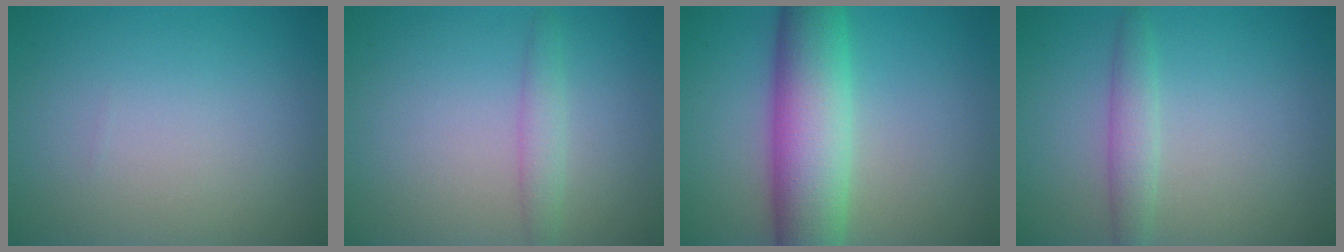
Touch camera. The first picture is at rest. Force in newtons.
{"total": 1.7, "press": 1.7, "slide": 0.1}
{"total": 9.0, "press": 9.0, "slide": 0.2}
{"total": 2.1, "press": 2.1, "slide": 0.1}